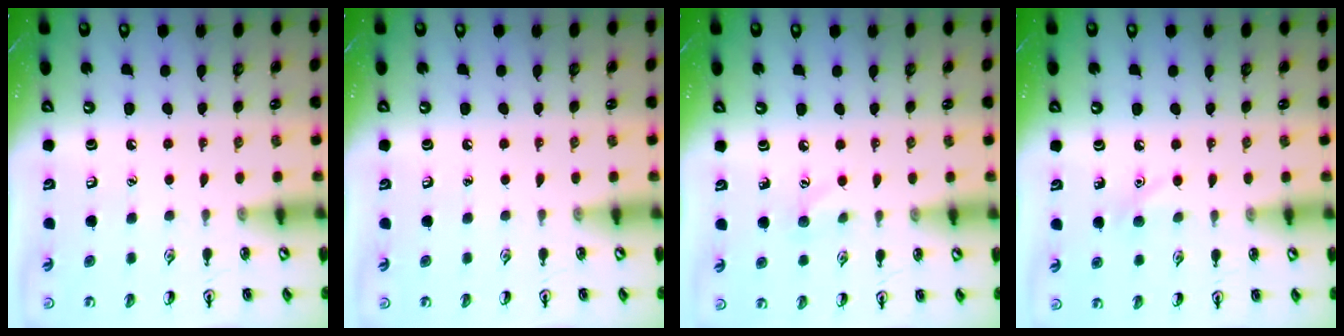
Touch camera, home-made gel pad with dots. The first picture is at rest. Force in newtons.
{"total": 0.0}
{"total": 5.1, "press": 4.8, "slide": 1.5}
{"total": 5.5, "press": 5.2, "slide": 1.6}